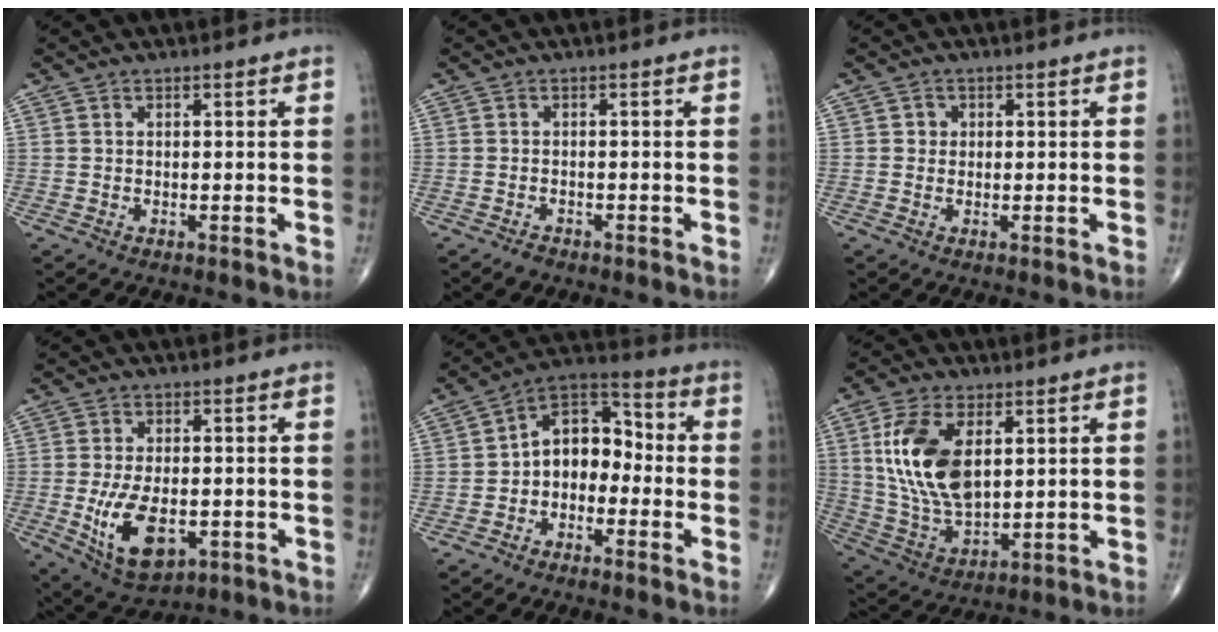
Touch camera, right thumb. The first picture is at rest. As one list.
[{"total": 1.5, "force": [-1.2, 0.8, 0.5], "torque": [-0.011, 0.005, -0.019]}, {"total": 1.5, "force": [0.2, 1.4, 0.4], "torque": [0.003, 0.003, 0.000]}, {"total": 11.3, "force": [-2.8, 6.1, 9.1], "torque": [-0.156, -0.006, -0.032]}, {"total": 10.0, "force": [-2.2, 7.1, 6.7], "torque": [-0.073, 0.051, -0.057]}, {"total": 15.4, "force": [3.8, 8.4, 12.3], "torque": [-0.237, -0.015, 0.083]}]